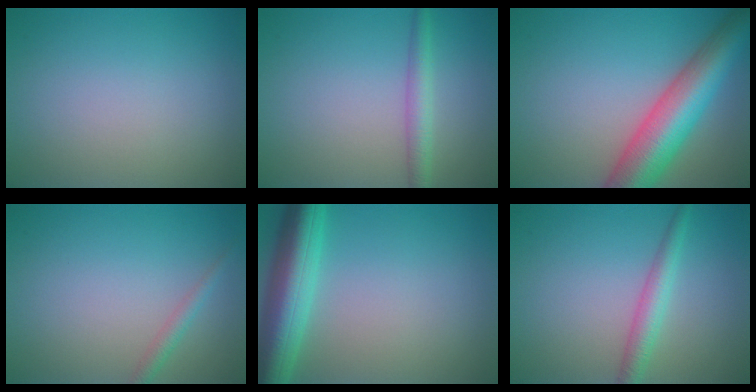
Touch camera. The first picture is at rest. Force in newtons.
{"total": 2.3, "press": 2.3, "slide": 0.1}
{"total": 9.0, "press": 9.0, "slide": 0.3}
{"total": 1.3, "press": 1.3, "slide": 0.1}
{"total": 7.4, "press": 7.4, "slide": 0.6}
{"total": 2.6, "press": 2.6, "slide": 0.1}